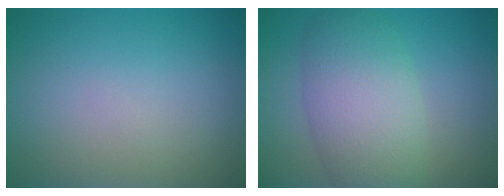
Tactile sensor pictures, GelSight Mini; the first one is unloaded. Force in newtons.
{"total": 7.0, "press": 7.0, "slide": 0.4}